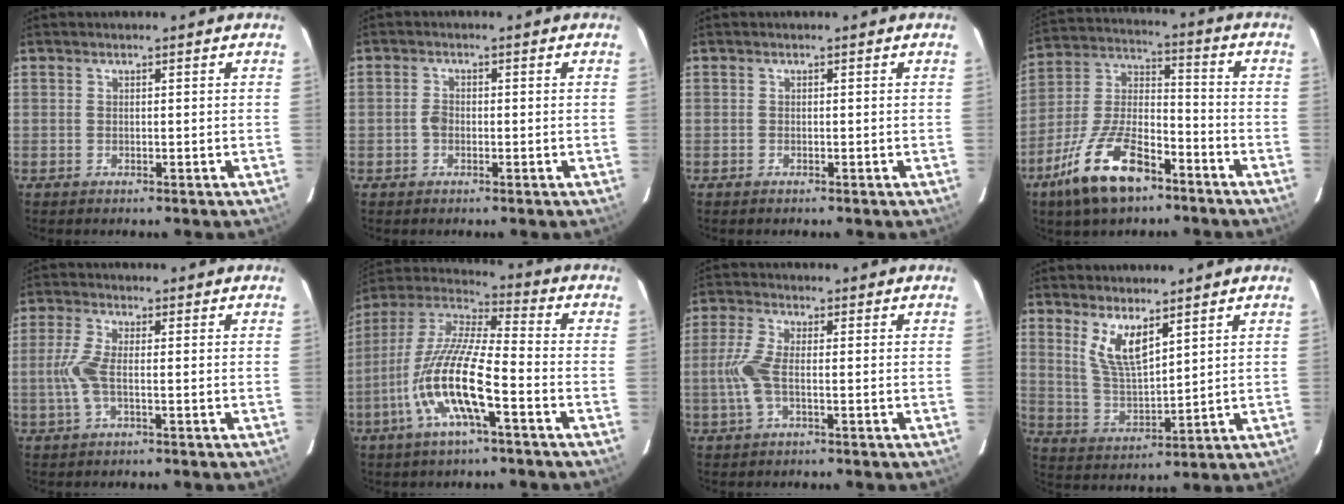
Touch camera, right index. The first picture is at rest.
{"total": 1.8, "force": [-0.7, 1.3, 1.0], "torque": [-0.022, 0.006, -0.015]}
{"total": 0.0}
{"total": 16.6, "force": [-10.2, 7.0, 11.1], "torque": [-0.232, -0.002, -0.183]}
{"total": 5.3, "force": [-1.1, 1.3, 5.0], "torque": [-0.114, 0.000, -0.021]}
{"total": 15.7, "force": [-6.3, 2.8, 14.2], "torque": [-0.283, -0.010, -0.128]}
{"total": 5.9, "force": [-1.2, 1.7, 5.6], "torque": [-0.126, 0.001, -0.024]}
{"total": 7.7, "force": [4.7, 2.4, 5.7], "torque": [-0.108, -0.010, 0.100]}